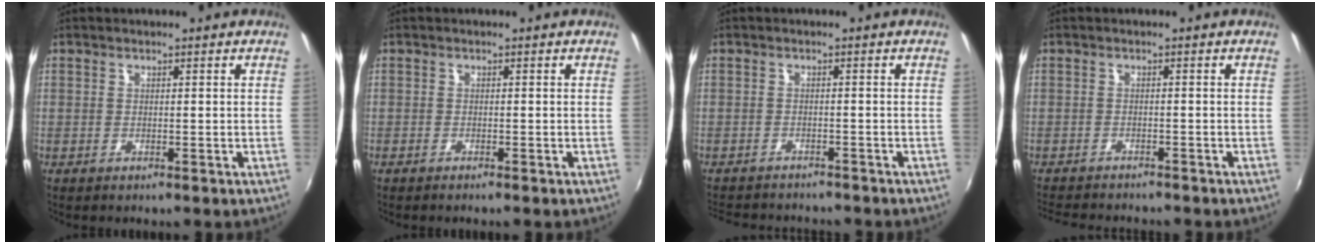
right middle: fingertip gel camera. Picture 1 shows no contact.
{"total": 1.0, "force": [-0.9, 0.2, 0.4], "torque": [-0.012, -0.003, -0.019]}
{"total": 8.5, "force": [-7.8, 2.0, 2.6], "torque": [-0.068, -0.013, -0.117]}
{"total": 7.4, "force": [-6.9, 1.3, 2.4], "torque": [-0.065, -0.016, -0.109]}